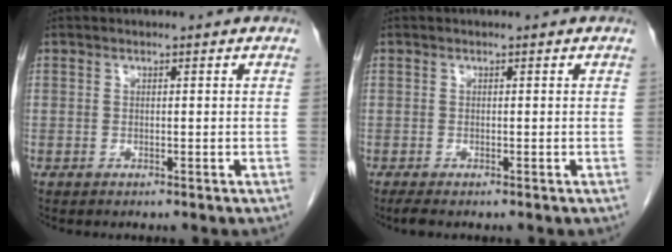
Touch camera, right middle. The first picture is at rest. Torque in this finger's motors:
{"motor_torque": [0.42, 0.03, 0.10, 0.02]}